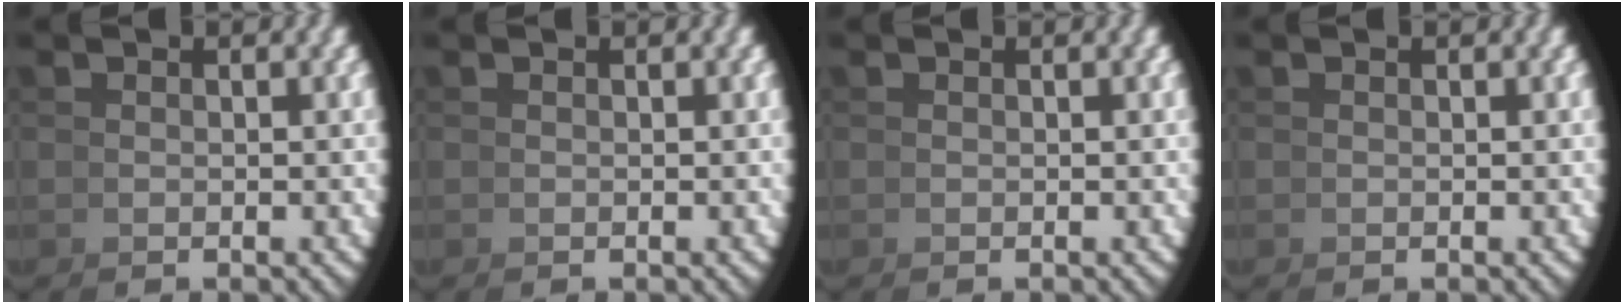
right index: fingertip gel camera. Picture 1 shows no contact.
{"total": 0.0}
{"total": 0.0}
{"total": 0.0}